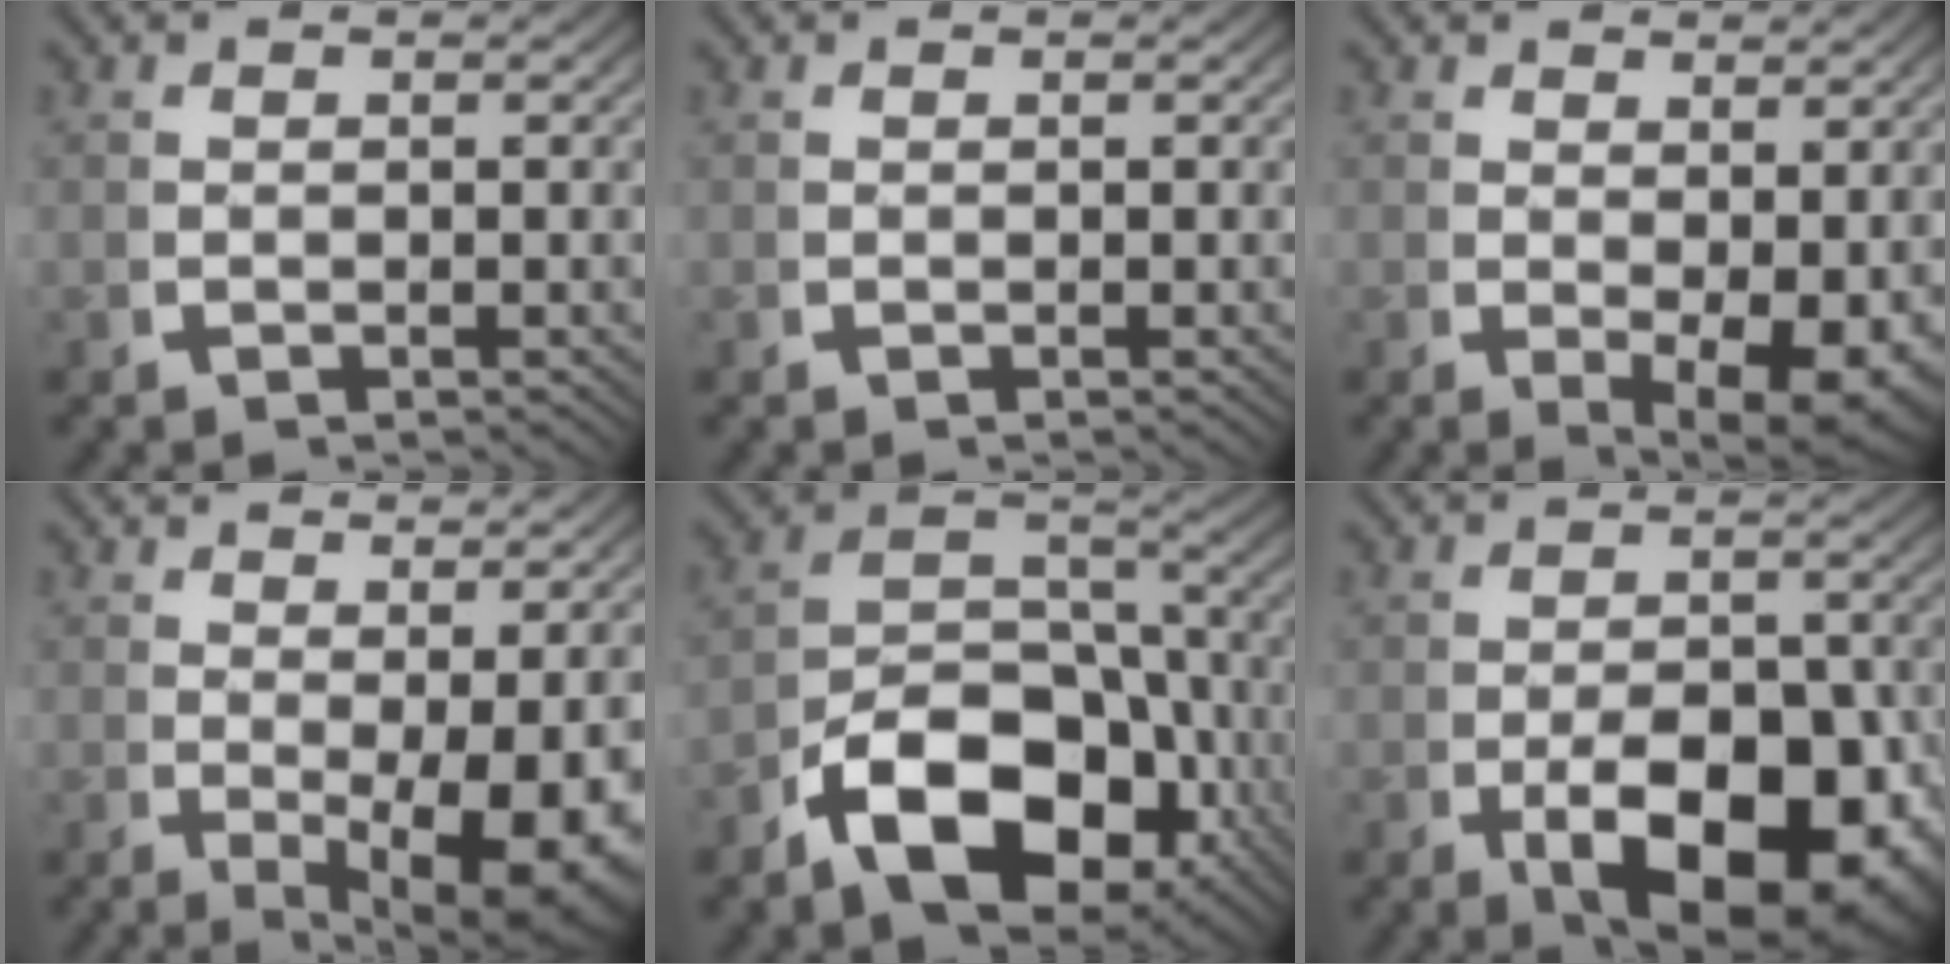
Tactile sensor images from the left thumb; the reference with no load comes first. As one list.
[{"total": 0.0}, {"total": 4.6, "force": [0.1, 2.4, 3.8], "torque": [-0.063, -0.030, 0.020]}, {"total": 7.5, "force": [-0.8, 3.9, 6.3], "torque": [-0.103, -0.038, 0.013]}, {"total": 11.6, "force": [-3.2, 7.6, 8.2], "torque": [-0.160, -0.045, -0.039]}, {"total": 12.0, "force": [-3.1, 7.1, 9.1], "torque": [-0.150, -0.060, -0.020]}]